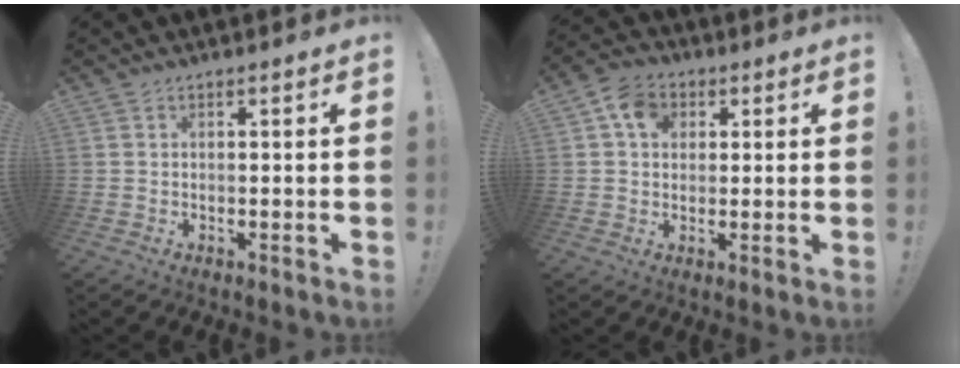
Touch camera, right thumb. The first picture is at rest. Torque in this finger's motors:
{"motor_torque": [0.65, 1.47, 0.43, -0.41, 0.00]}